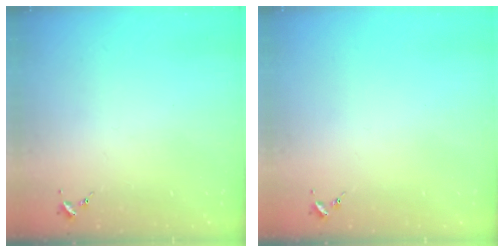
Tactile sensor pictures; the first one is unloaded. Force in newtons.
{"total": 0.0}